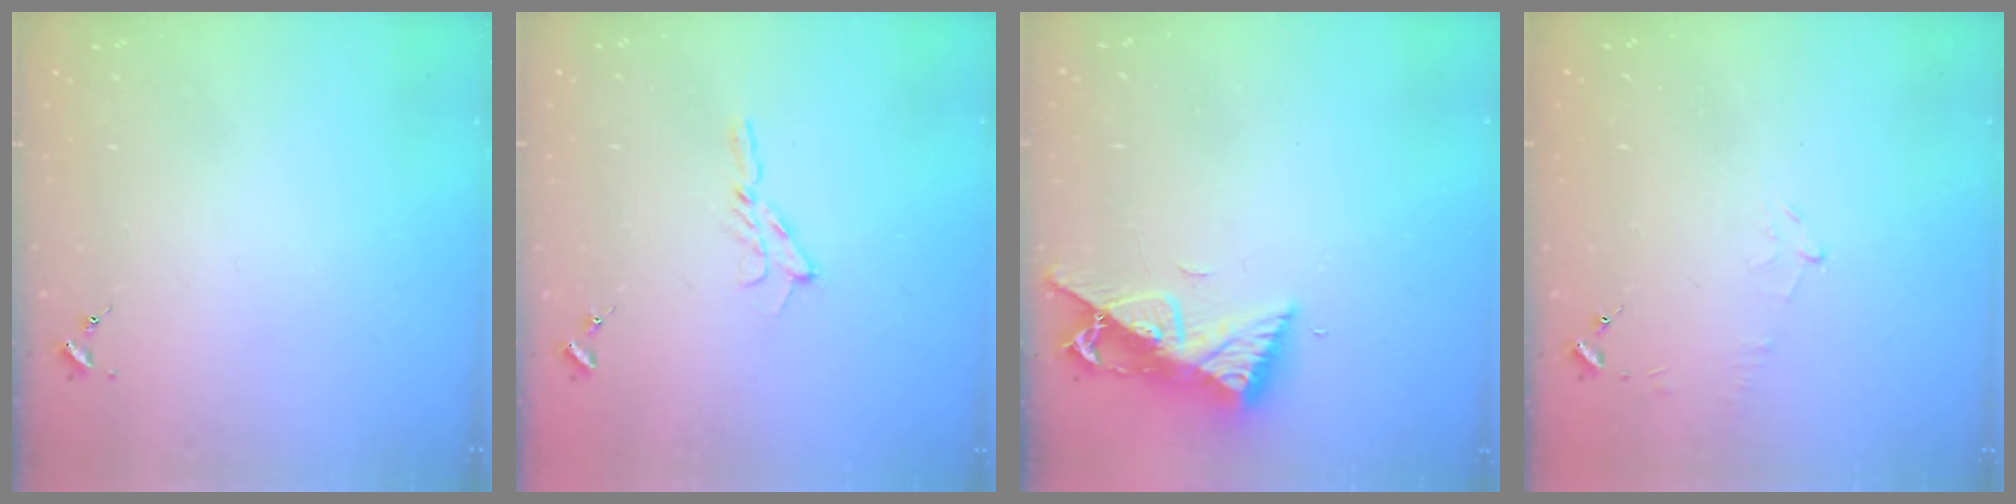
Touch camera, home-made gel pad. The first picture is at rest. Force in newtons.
{"total": 5.1, "press": 5.0, "slide": 0.7}
{"total": 9.7, "press": 9.7, "slide": 1.0}
{"total": 4.7, "press": 4.5, "slide": 1.5}